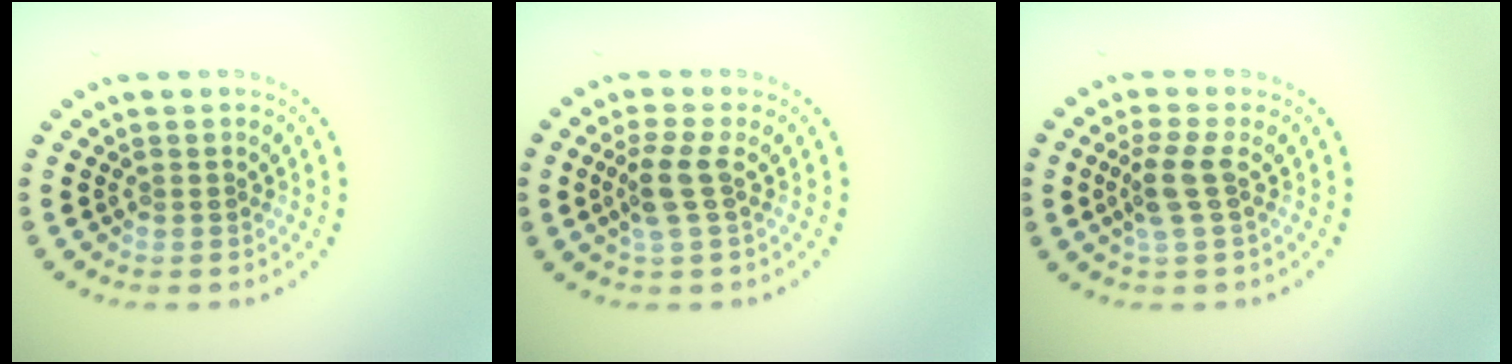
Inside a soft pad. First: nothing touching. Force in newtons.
{"total": 2.5, "press": 1.9, "slide": 1.6}
{"total": 2.5, "press": 1.9, "slide": 1.6}